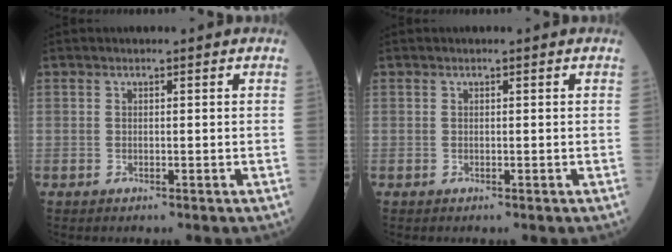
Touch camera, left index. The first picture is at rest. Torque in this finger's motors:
{"motor_torque": [-0.01, 0.02, 0.00, 0.00]}